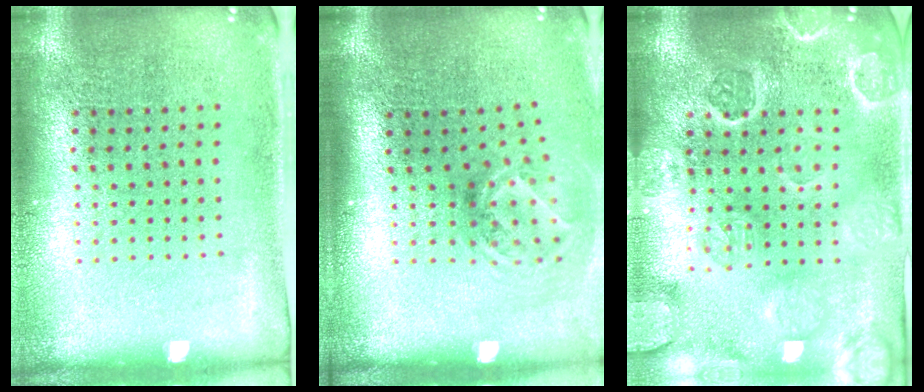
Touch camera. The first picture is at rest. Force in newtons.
{"total": 1.9, "press": 1.3, "slide": 1.5}
{"total": 3.4, "press": 3.1, "slide": 1.3}